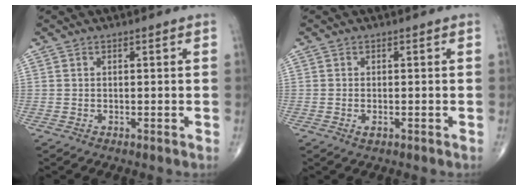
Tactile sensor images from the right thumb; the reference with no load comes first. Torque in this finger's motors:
{"motor_torque": [-0.23, 0.05, 0.15, 0.15, 0.07]}